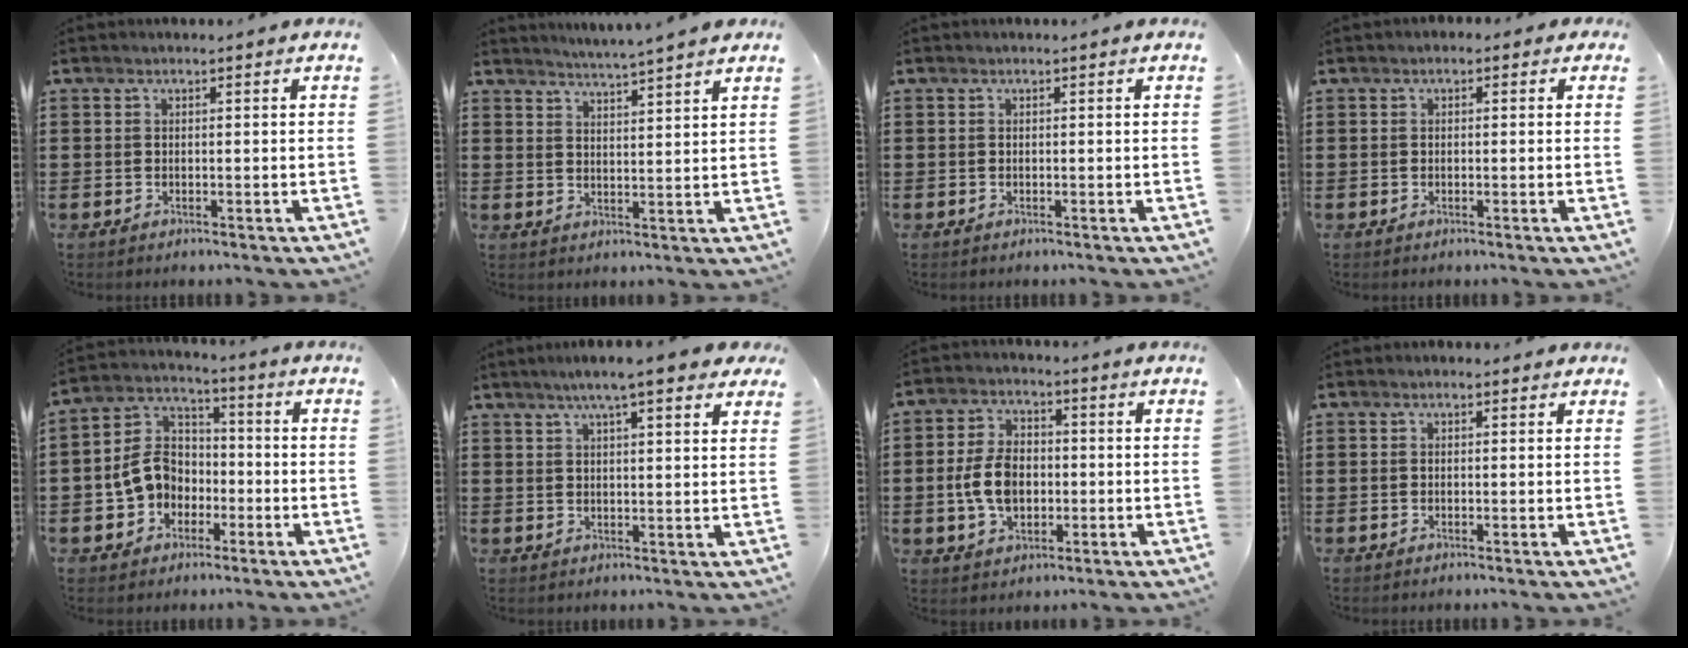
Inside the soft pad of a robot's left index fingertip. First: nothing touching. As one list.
[{"total": 3.3, "force": [3.2, -0.9, 0.3], "torque": [-0.017, -0.017, 0.056]}, {"total": 0.0}, {"total": 1.0, "force": [-0.6, 0.7, 0.5], "torque": [-0.011, 0.004, -0.013]}, {"total": 8.3, "force": [-1.9, 7.1, 4.0], "torque": [-0.113, 0.018, -0.040]}, {"total": 6.1, "force": [4.6, 0.6, 4.0], "torque": [-0.081, -0.001, 0.078]}, {"total": 7.6, "force": [-0.9, 5.0, 5.7], "torque": [-0.133, 0.007, -0.021]}, {"total": 0.6, "force": [0.2, 0.5, 0.3], "torque": [-0.006, 0.005, 0.002]}]